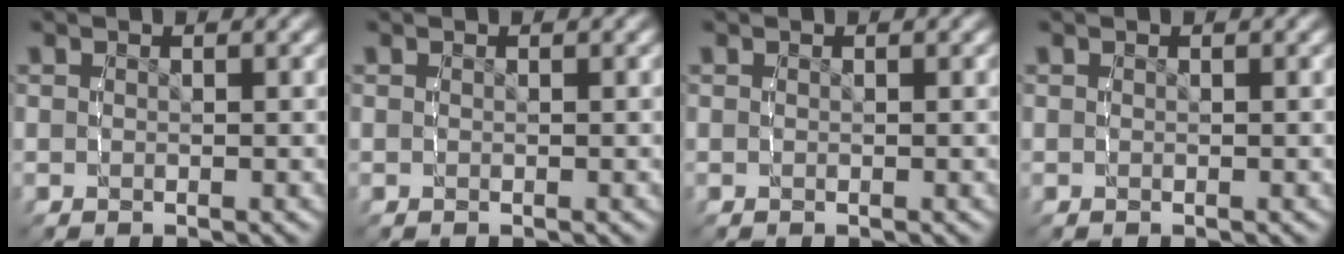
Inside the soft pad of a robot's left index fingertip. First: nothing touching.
{"total": 0.0}
{"total": 0.0}
{"total": 0.0}